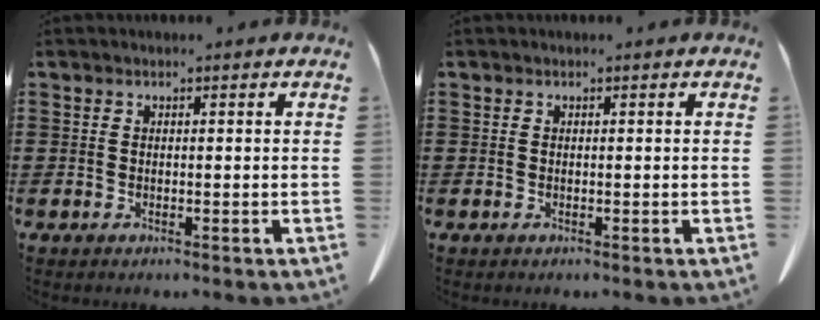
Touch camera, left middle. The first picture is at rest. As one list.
[{"total": 0.0}]